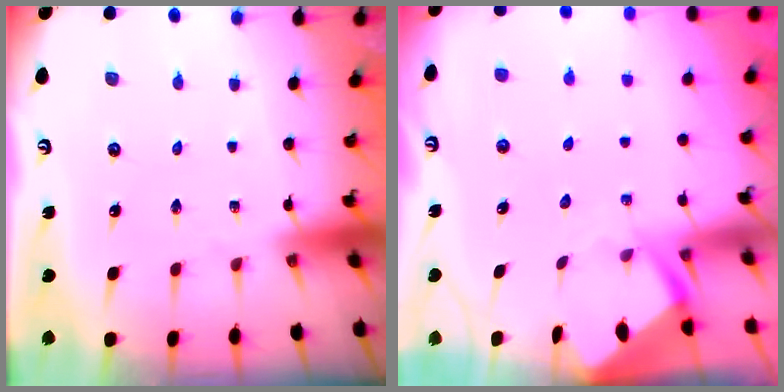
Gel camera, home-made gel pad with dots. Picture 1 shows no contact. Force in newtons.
{"total": 3.4, "press": 3.4, "slide": 0.3}